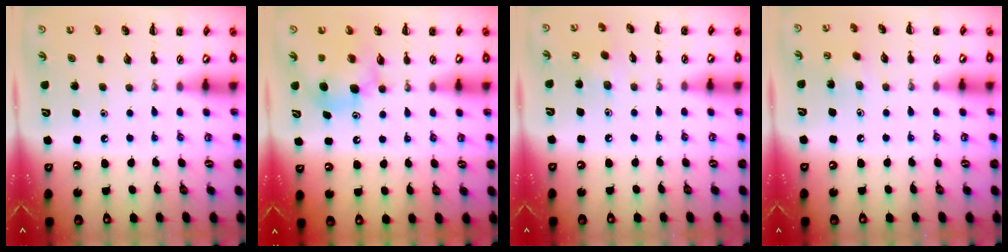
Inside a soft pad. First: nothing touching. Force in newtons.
{"total": 8.4, "press": 8.3, "slide": 1.0}
{"total": 3.5, "press": 3.3, "slide": 1.1}
{"total": 4.6, "press": 4.4, "slide": 1.3}